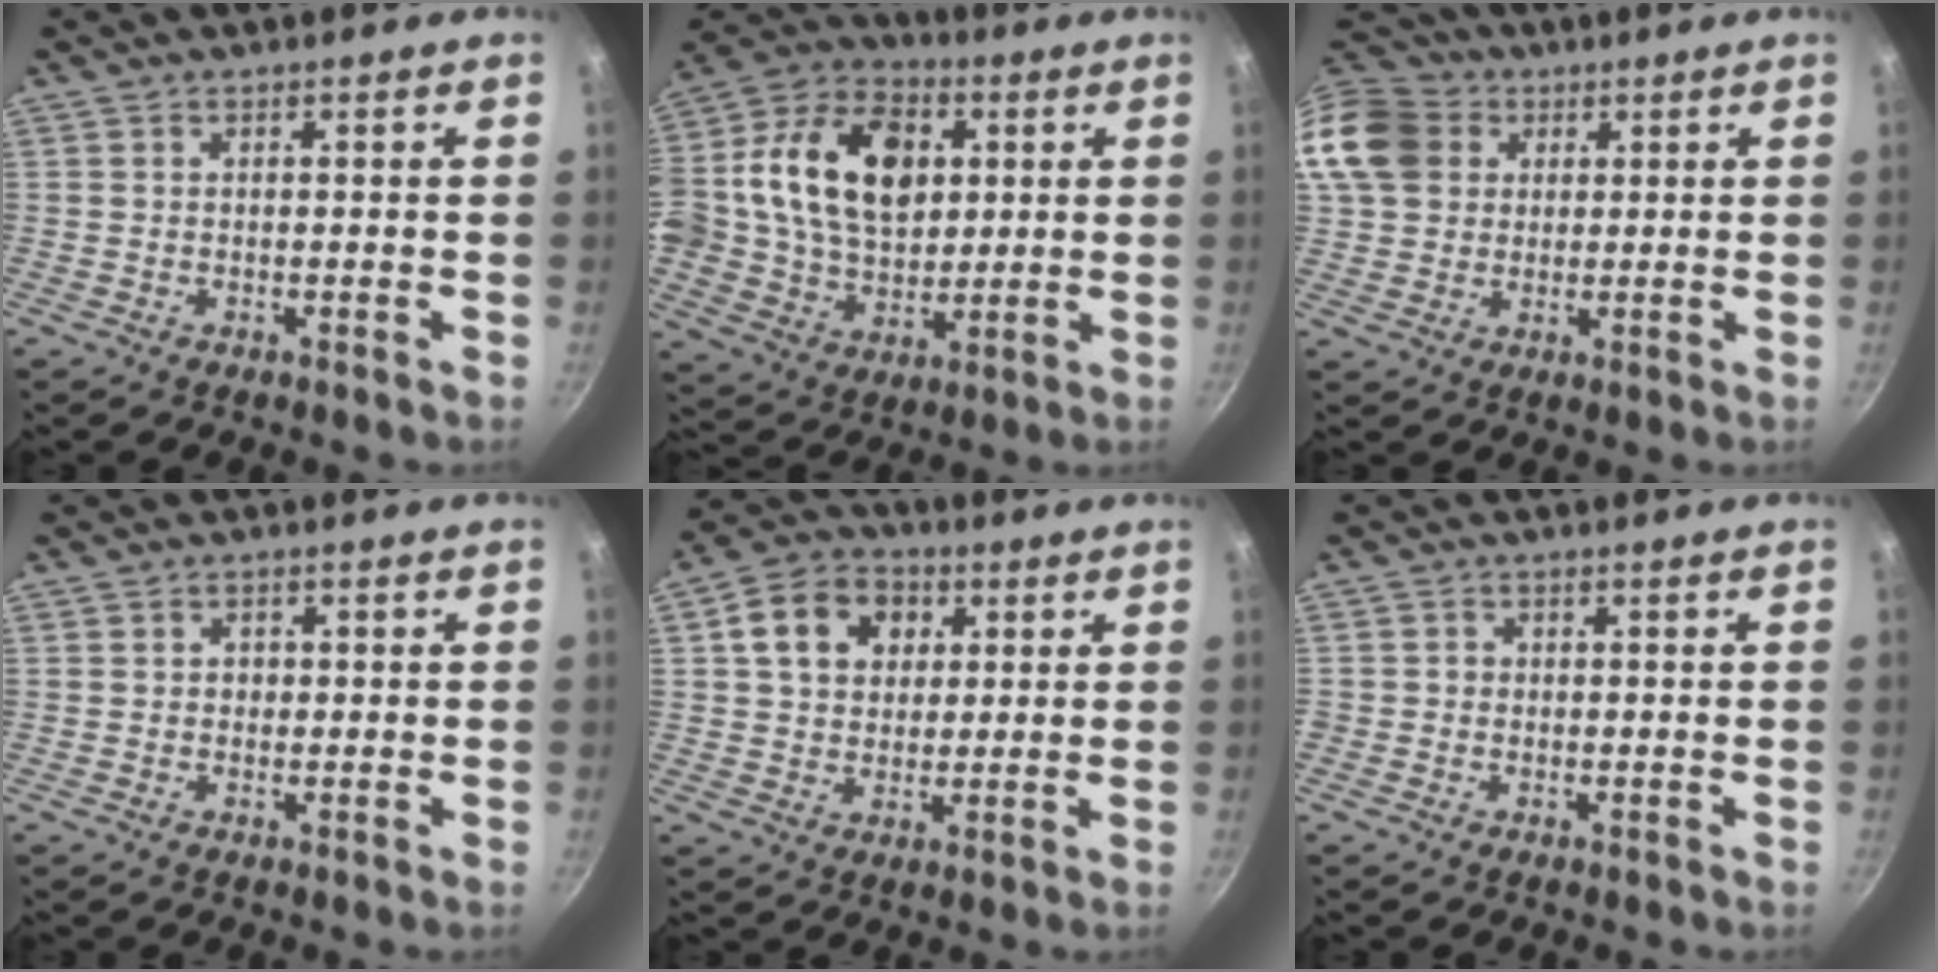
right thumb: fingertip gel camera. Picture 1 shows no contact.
{"total": 23.4, "force": [4.5, 16.7, 15.7], "torque": [-0.255, 0.017, 0.070]}
{"total": 14.6, "force": [4.4, 12.1, 7.0], "torque": [-0.133, 0.018, 0.073]}
{"total": 1.6, "force": [0.1, 1.5, 0.7], "torque": [-0.005, 0.002, -0.001]}
{"total": 11.0, "force": [3.2, 8.6, 6.0], "torque": [-0.080, 0.009, 0.043]}
{"total": 1.4, "force": [-0.3, 1.3, 0.3], "torque": [0.002, 0.003, -0.007]}